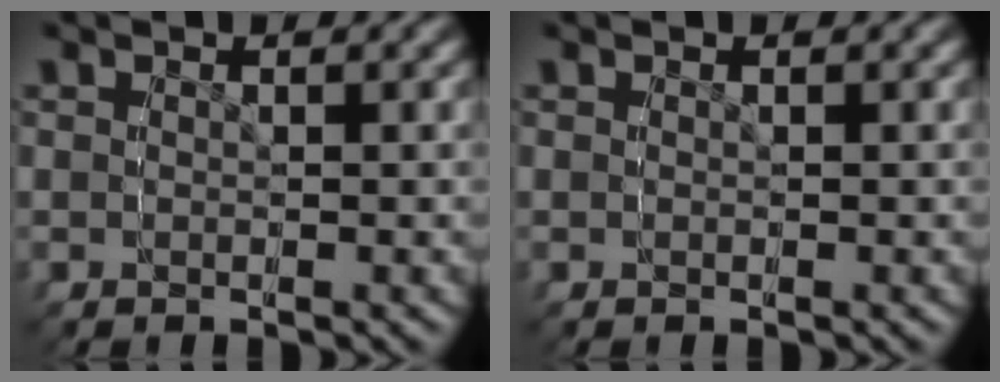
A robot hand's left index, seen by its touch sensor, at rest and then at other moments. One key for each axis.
{"total": 0.0}